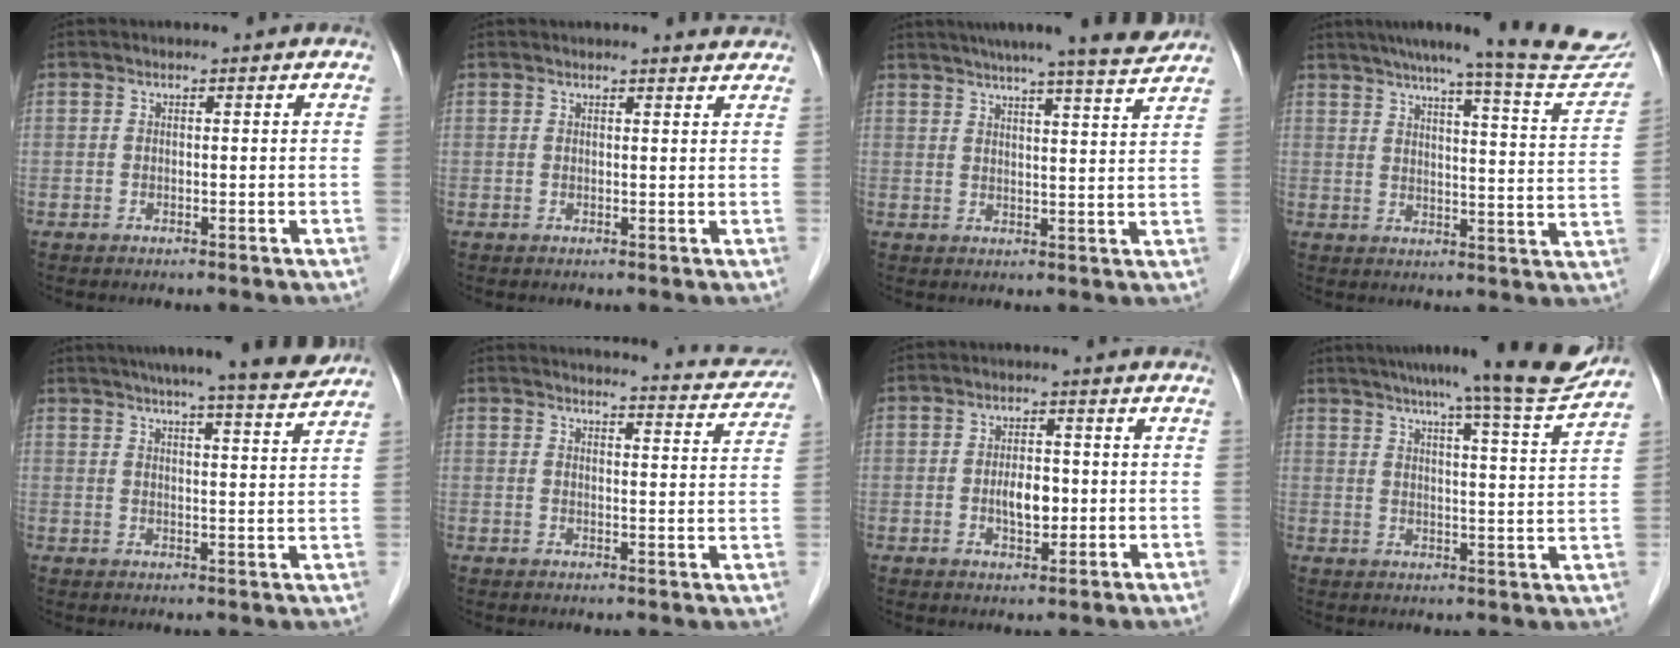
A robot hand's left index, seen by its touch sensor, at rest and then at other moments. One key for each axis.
{"total": 2.9, "fx": 2.8, "fy": 0.1, "fz": 0.6, "tx": -0.009, "ty": 0.002, "tz": 0.025}
{"total": 13.2, "fx": 11.8, "fy": -0.6, "fz": 5.9, "tx": -0.095, "ty": -0.006, "tz": 0.148}
{"total": 19.6, "fx": 18.0, "fy": 0.2, "fz": 7.9, "tx": -0.106, "ty": -0.058, "tz": 0.215}
{"total": 13.7, "fx": 12.2, "fy": -0.2, "fz": 6.2, "tx": -0.096, "ty": -0.005, "tz": 0.153}
{"total": 17.8, "fx": 17.3, "fy": 2.0, "fz": 3.5, "tx": -0.034, "ty": -0.036, "tz": 0.192}
{"total": 4.1, "fx": -0.5, "fy": 2.0, "fz": 3.6, "tx": -0.063, "ty": 0.001, "tz": -0.005}
{"total": 15.5, "fx": 13.5, "fy": -0.9, "fz": 7.5, "tx": -0.113, "ty": -0.022, "tz": 0.172}